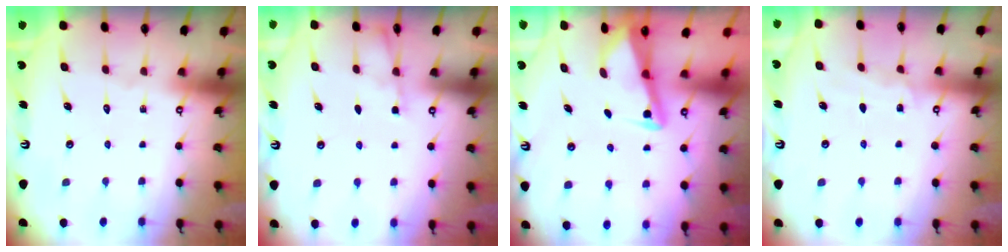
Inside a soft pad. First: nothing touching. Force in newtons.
{"total": 2.4, "press": 2.4, "slide": 0.5}
{"total": 3.0, "press": 3.0, "slide": 0.4}
{"total": 4.9, "press": 4.8, "slide": 0.6}